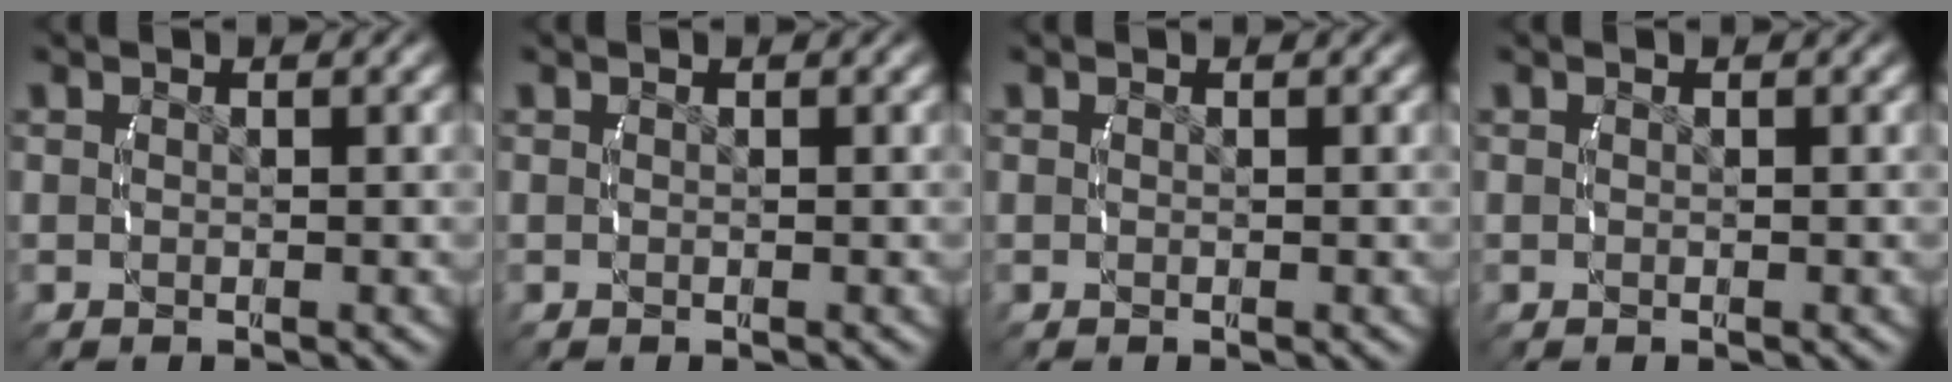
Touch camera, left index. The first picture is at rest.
{"total": 0.0}
{"total": 0.0}
{"total": 0.0}